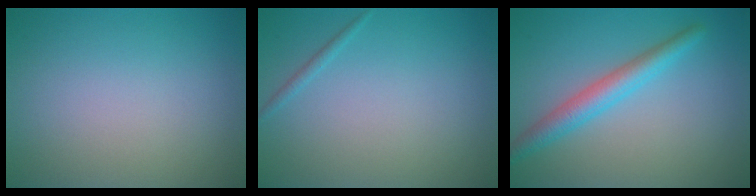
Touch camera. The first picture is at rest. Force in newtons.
{"total": 0.6, "press": 0.6, "slide": 0.0}
{"total": 3.3, "press": 3.3, "slide": 0.2}